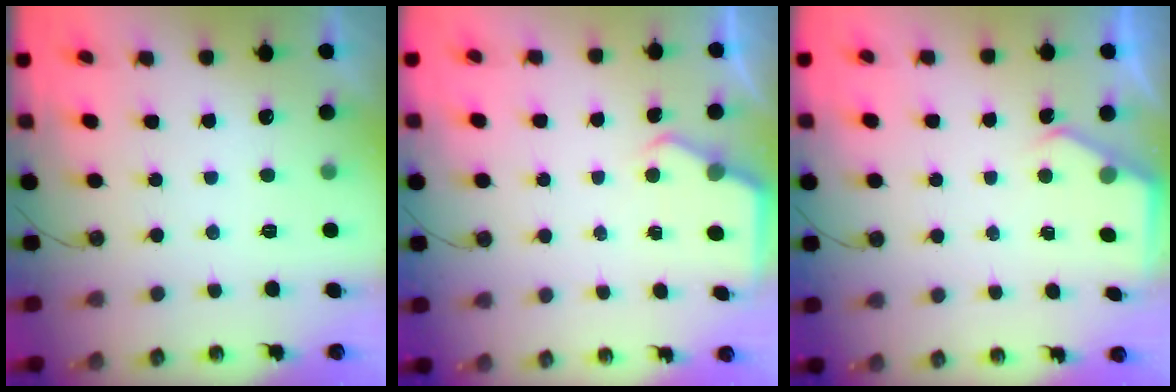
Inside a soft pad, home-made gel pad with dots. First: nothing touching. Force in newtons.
{"total": 2.6, "press": 2.5, "slide": 0.4}
{"total": 2.4, "press": 2.4, "slide": 0.3}